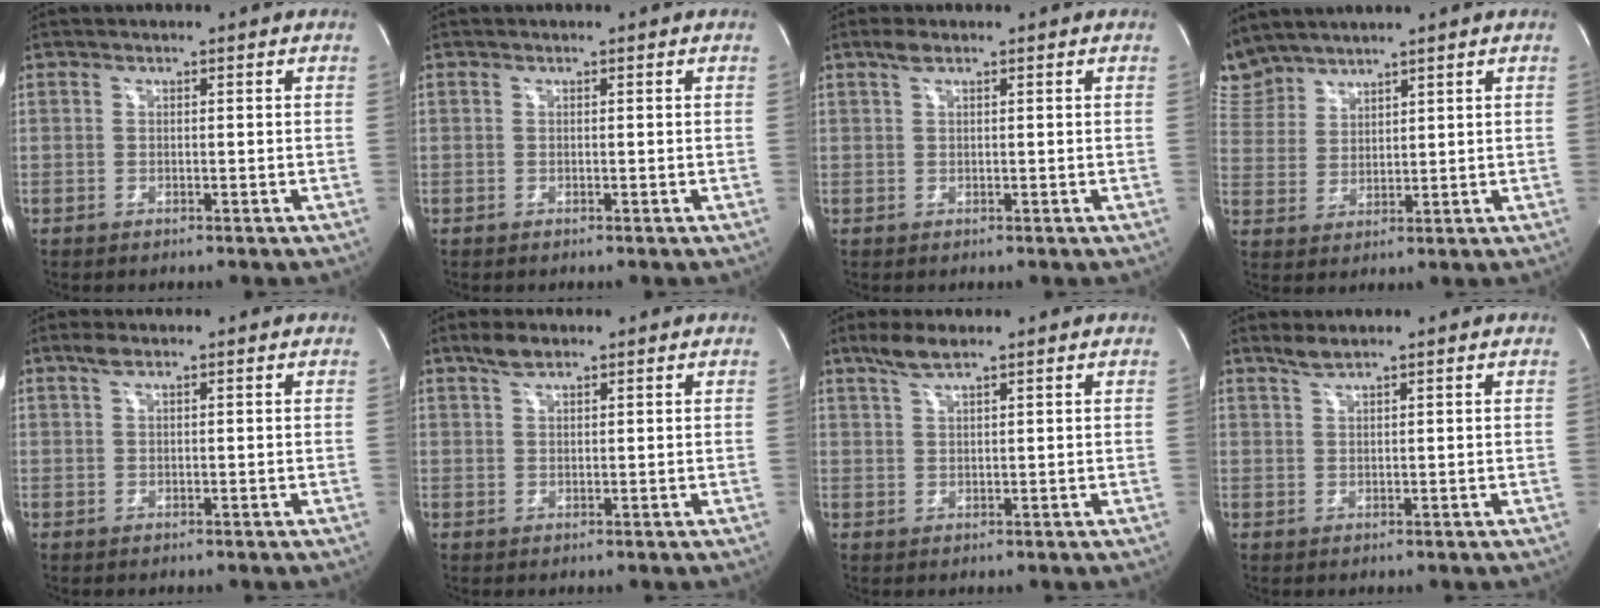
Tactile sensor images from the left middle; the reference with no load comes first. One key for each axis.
{"total": 0.0}
{"total": 1.6, "fx": 1.1, "fy": 0.2, "fz": 1.1, "tx": -0.031, "ty": 0.009, "tz": 0.022}
{"total": 6.6, "fx": 6.4, "fy": 1.5, "fz": 0.2, "tx": -0.022, "ty": 0.017, "tz": 0.145}
{"total": 1.5, "fx": 1.0, "fy": 0.2, "fz": 1.0, "tx": -0.030, "ty": 0.009, "tz": 0.022}
{"total": 2.6, "fx": 2.0, "fy": 0.9, "fz": 1.5, "tx": -0.036, "ty": 0.006, "tz": 0.039}
{"total": 3.5, "fx": 2.7, "fy": 0.3, "fz": 2.2, "tx": -0.055, "ty": 0.005, "tz": 0.056}
{"total": 1.8, "fx": 1.6, "fy": -0.1, "fz": 0.8, "tx": -0.023, "ty": 0.004, "tz": 0.035}